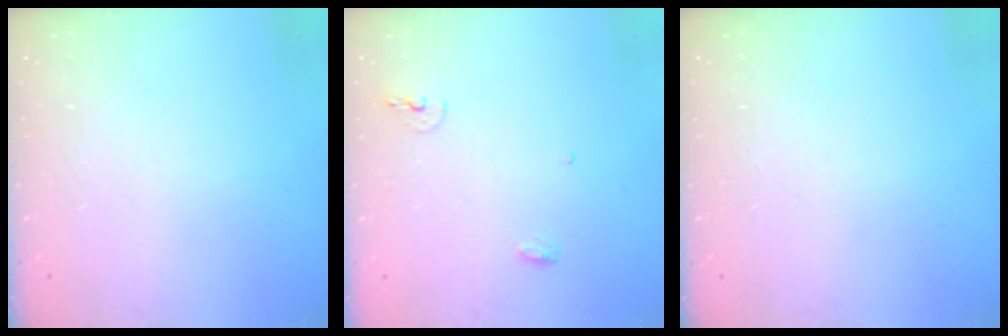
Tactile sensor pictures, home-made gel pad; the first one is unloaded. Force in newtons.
{"total": 4.9, "press": 4.8, "slide": 1.0}
{"total": 0.0}